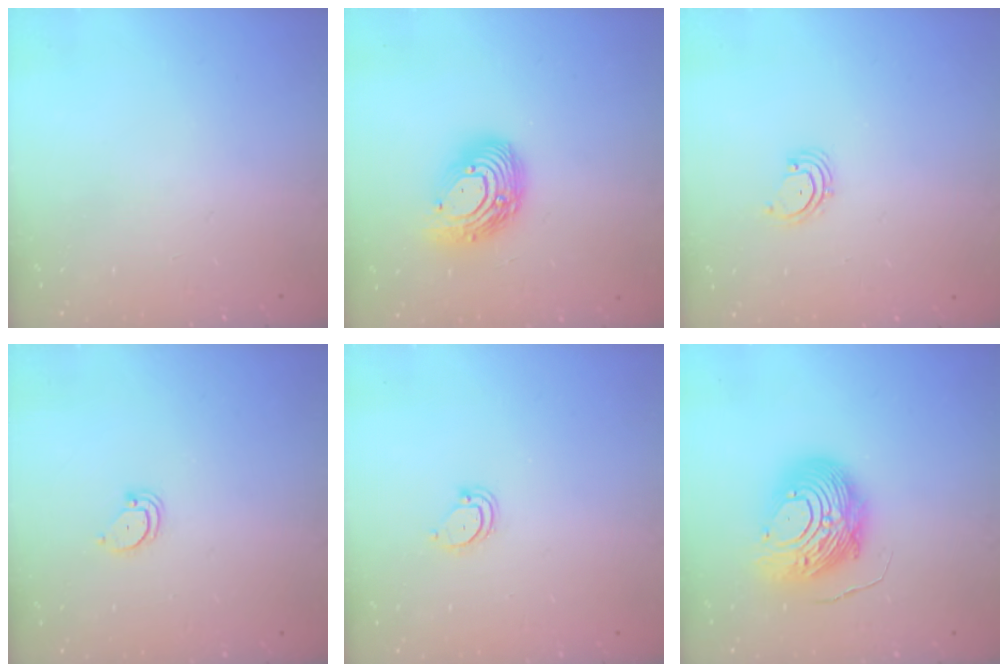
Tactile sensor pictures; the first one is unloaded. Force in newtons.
{"total": 15.3, "press": 15.3, "slide": 1.2}
{"total": 2.3, "press": 2.3, "slide": 0.5}
{"total": 2.7, "press": 2.7, "slide": 0.2}
{"total": 3.8, "press": 3.8, "slide": 0.4}
{"total": 13.7, "press": 13.7, "slide": 1.3}